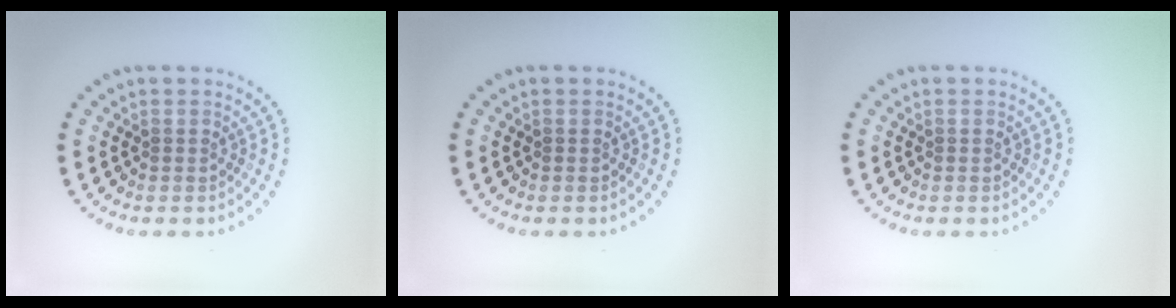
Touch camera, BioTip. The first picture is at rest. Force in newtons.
{"total": 0.0}
{"total": 0.0}